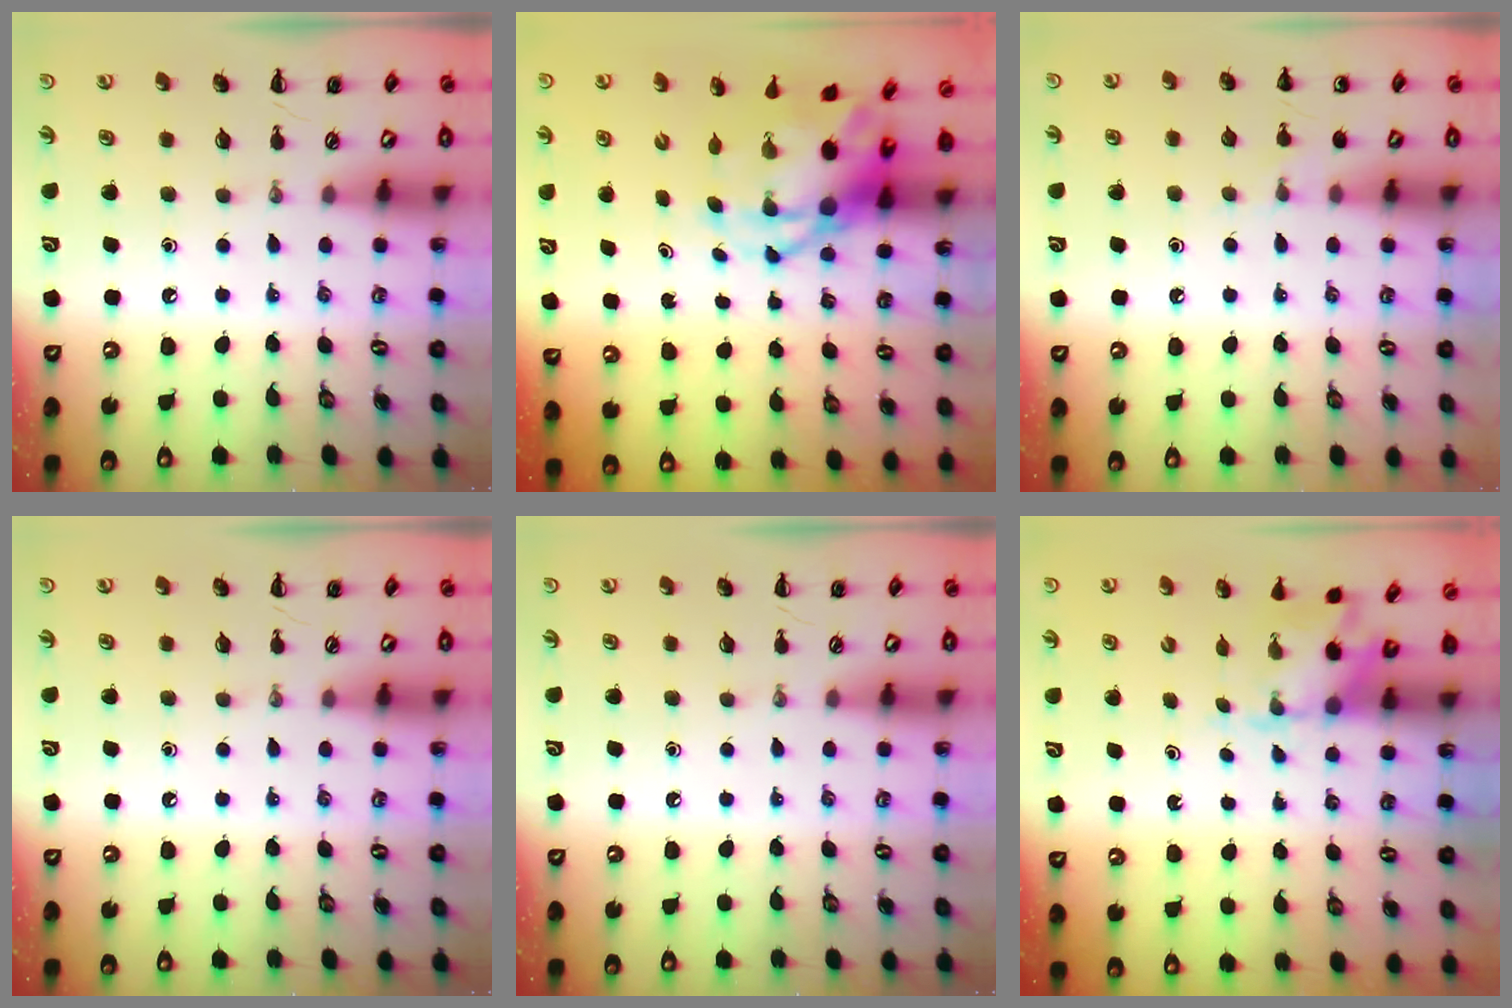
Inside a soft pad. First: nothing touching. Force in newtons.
{"total": 5.8, "press": 5.6, "slide": 1.7}
{"total": 4.6, "press": 4.3, "slide": 1.5}
{"total": 0.0}
{"total": 0.0}
{"total": 2.3, "press": 2.3, "slide": 0.5}